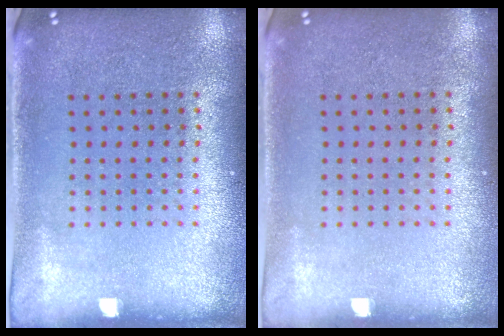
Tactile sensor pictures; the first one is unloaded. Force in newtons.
{"total": 0.0}